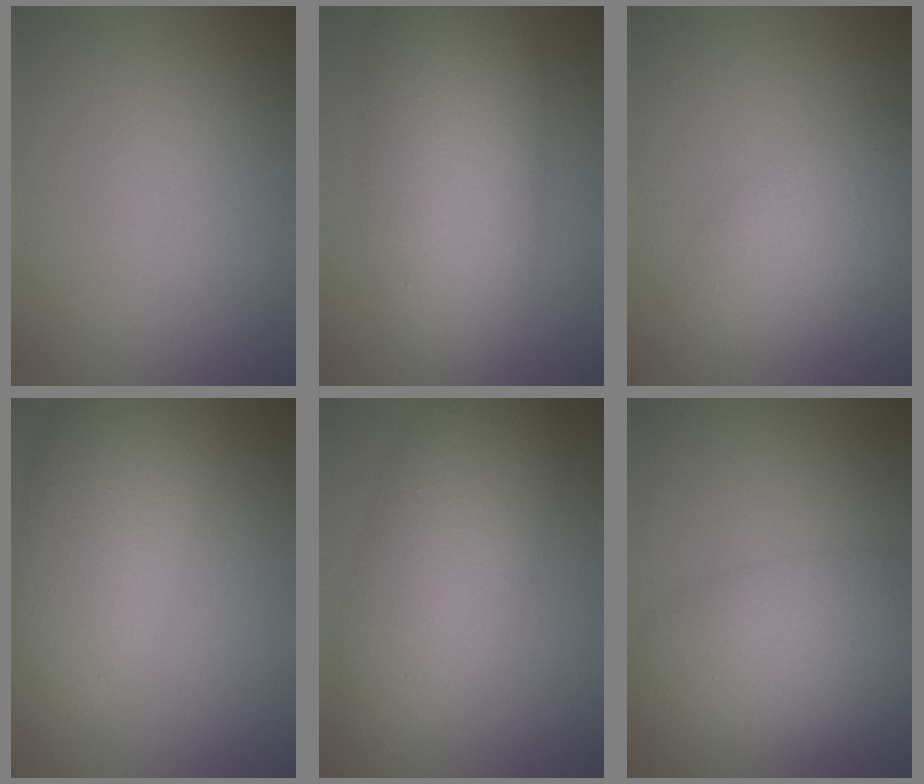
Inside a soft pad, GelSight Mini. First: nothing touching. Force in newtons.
{"total": 11.0, "press": 11.0, "slide": 0.0}
{"total": 5.2, "press": 5.2, "slide": 0.3}
{"total": 7.9, "press": 7.9, "slide": 0.2}
{"total": 8.0, "press": 8.0, "slide": 0.1}
{"total": 7.5, "press": 7.5, "slide": 0.4}